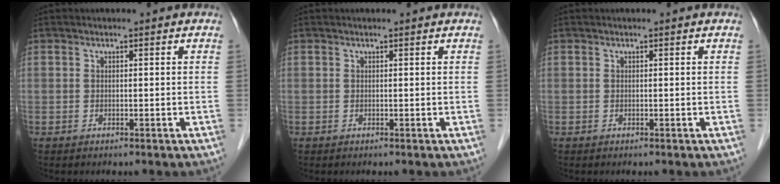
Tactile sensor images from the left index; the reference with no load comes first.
{"total": 0.0}
{"total": 0.0}